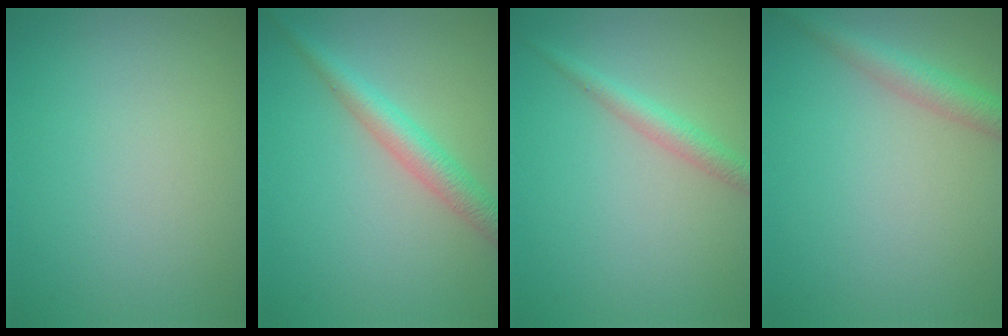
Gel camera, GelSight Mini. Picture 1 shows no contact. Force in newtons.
{"total": 3.3, "press": 3.3, "slide": 0.1}
{"total": 2.1, "press": 2.1, "slide": 0.1}
{"total": 2.8, "press": 2.8, "slide": 0.1}